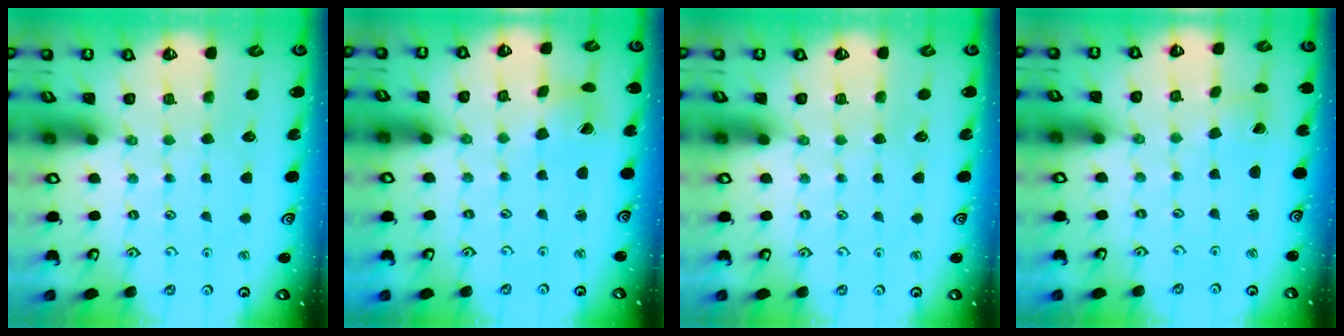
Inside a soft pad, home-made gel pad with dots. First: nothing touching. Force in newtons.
{"total": 2.4, "press": 2.4, "slide": 0.3}
{"total": 0.0}
{"total": 1.0, "press": 1.0, "slide": 0.0}